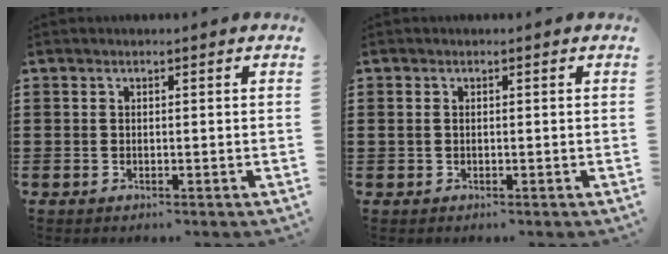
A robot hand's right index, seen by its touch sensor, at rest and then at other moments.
{"total": 0.9, "force": [0.2, 0.7, 0.5], "torque": [-0.014, 0.006, 0.002]}